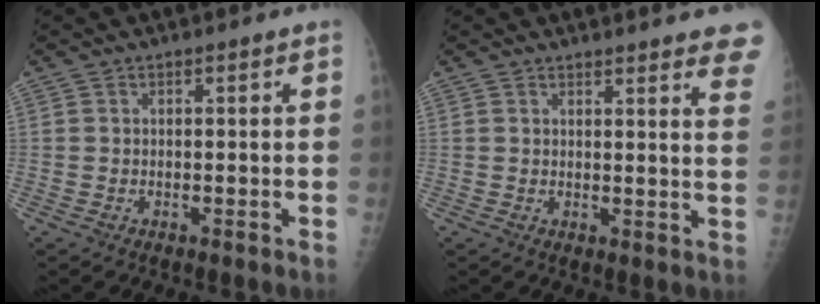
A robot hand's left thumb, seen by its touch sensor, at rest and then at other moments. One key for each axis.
{"total": 12.5, "fx": 11.2, "fy": 1.9, "fz": 5.2, "tx": -0.029, "ty": -0.059, "tz": 0.107}